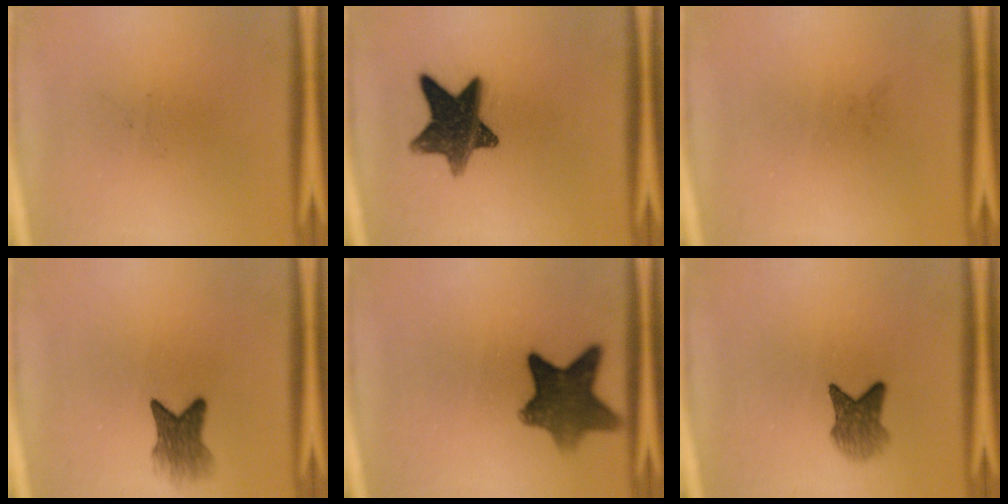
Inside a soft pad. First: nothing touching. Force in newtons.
{"total": 12.5}
{"total": 0.0}
{"total": 4.8}
{"total": 9.8}
{"total": 4.2}